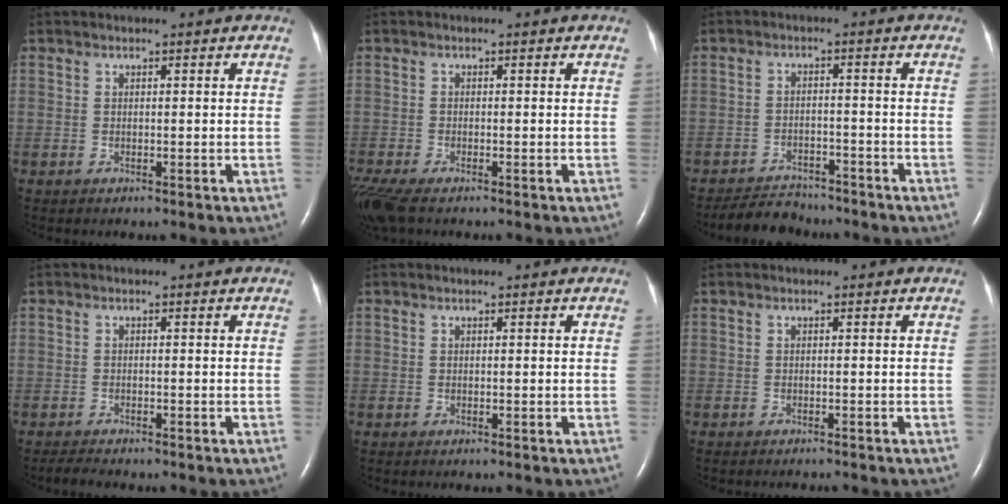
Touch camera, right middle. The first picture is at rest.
{"total": 5.6, "force": [-4.1, 1.6, 3.4], "torque": [-0.077, -0.016, -0.079]}
{"total": 5.4, "force": [-5.1, 1.7, 0.6], "torque": [-0.018, -0.011, -0.086]}
{"total": 1.8, "force": [-1.7, 0.2, 0.7], "torque": [-0.022, -0.008, -0.026]}
{"total": 0.0}
{"total": 1.5, "force": [-1.4, 0.1, 0.5], "torque": [-0.010, -0.003, -0.017]}